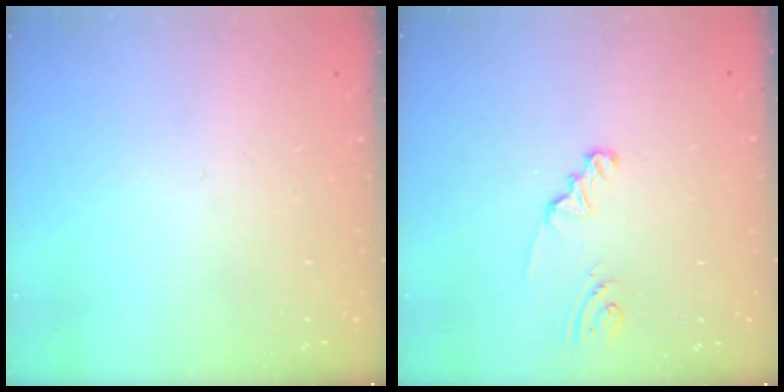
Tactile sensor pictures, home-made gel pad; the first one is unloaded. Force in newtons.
{"total": 2.3, "press": 2.3, "slide": 0.2}